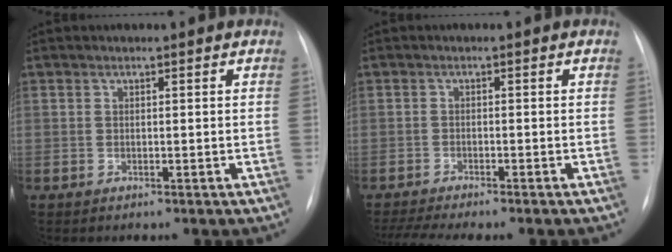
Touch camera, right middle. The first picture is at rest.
{"total": 7.6, "force": [-6.6, -0.1, 3.8], "torque": [-0.054, -0.007, -0.101]}